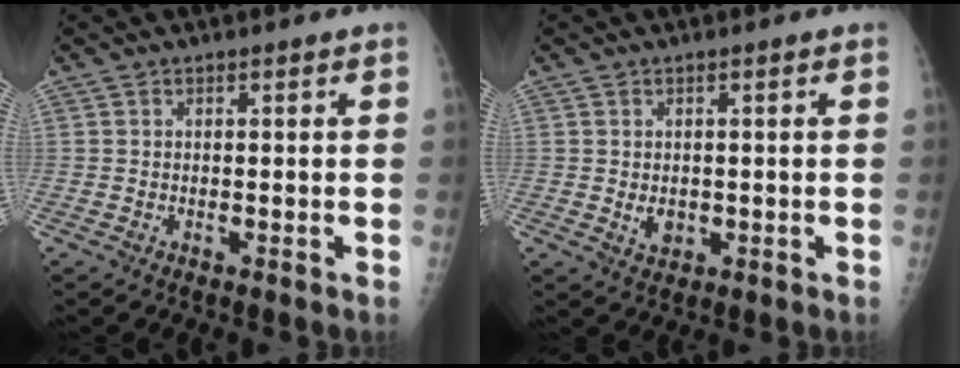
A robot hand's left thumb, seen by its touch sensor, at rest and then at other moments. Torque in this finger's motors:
{"motor_torque": [-0.39, 0.36, -0.14, -0.31, 0.00]}